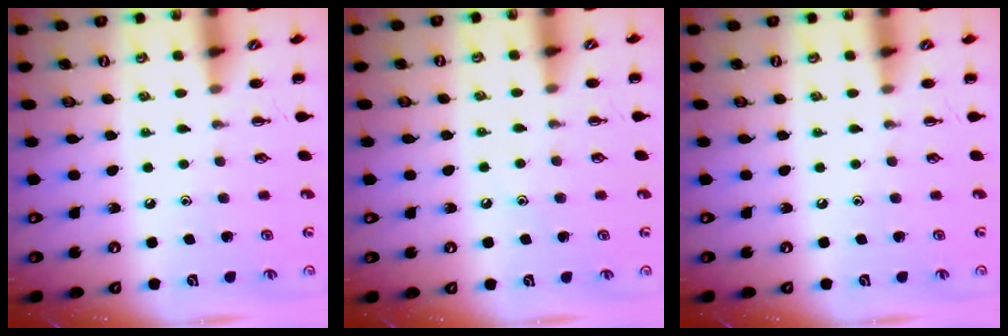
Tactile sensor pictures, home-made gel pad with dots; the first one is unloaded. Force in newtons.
{"total": 4.6, "press": 4.4, "slide": 1.3}
{"total": 0.0}